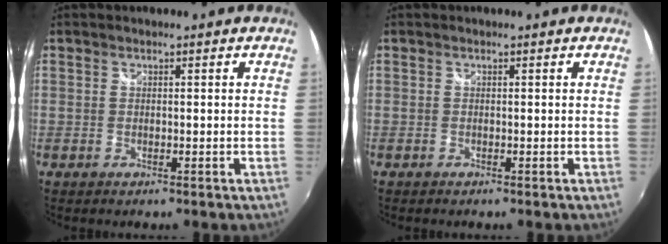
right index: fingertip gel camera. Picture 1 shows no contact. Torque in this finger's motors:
{"motor_torque": [-0.76, 1.04, 0.00, 0.01]}